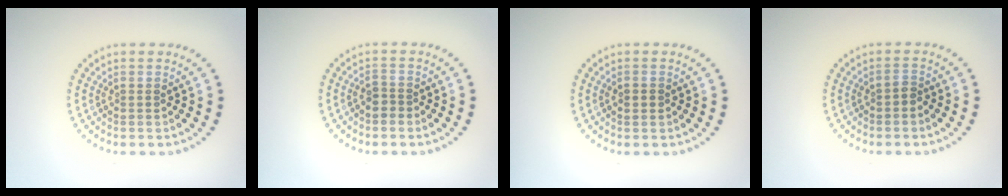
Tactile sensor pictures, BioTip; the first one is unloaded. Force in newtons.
{"total": 1.1, "press": 0.9, "slide": 0.6}
{"total": 1.4, "press": 1.4, "slide": 0.0}
{"total": 0.9, "press": 0.8, "slide": 0.4}